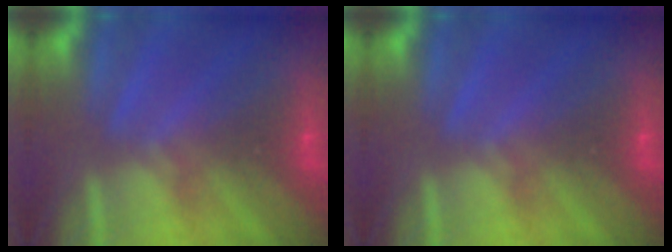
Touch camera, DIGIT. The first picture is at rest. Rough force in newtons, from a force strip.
{"total": 0.0}